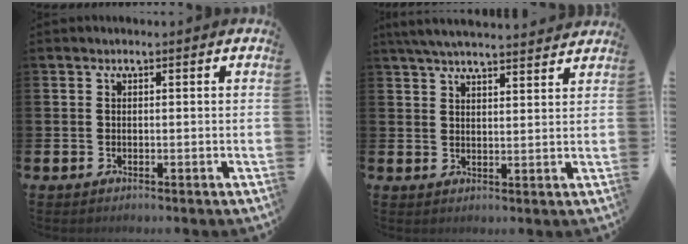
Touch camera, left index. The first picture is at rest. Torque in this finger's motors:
{"motor_torque": [0.90, -0.88, 0.21, 0.12]}